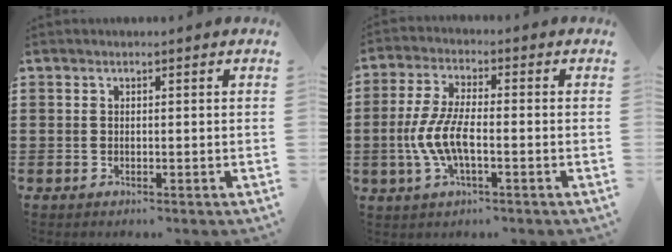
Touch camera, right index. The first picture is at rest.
{"total": 7.1, "force": [-2.0, 2.5, 6.4], "torque": [-0.152, -0.011, -0.045]}